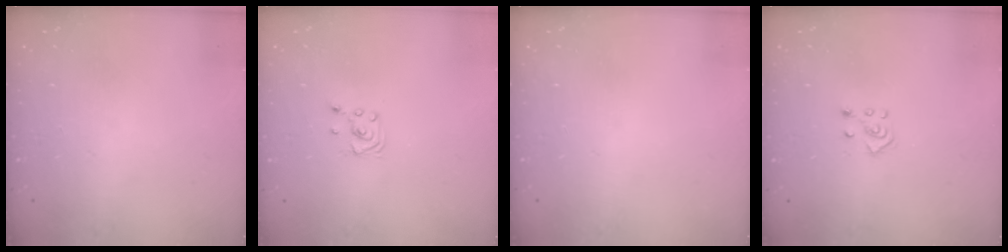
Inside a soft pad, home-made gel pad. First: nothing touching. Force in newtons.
{"total": 2.3, "press": 2.3, "slide": 0.2}
{"total": 0.0}
{"total": 5.0, "press": 4.9, "slide": 0.4}